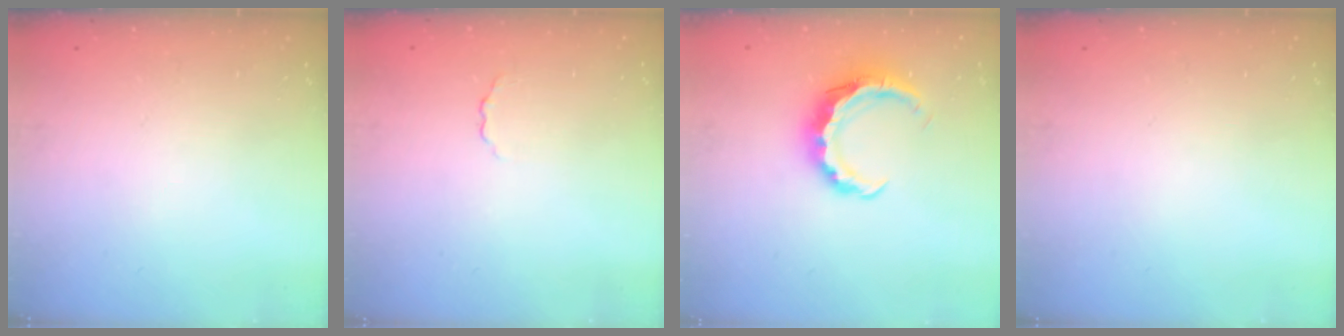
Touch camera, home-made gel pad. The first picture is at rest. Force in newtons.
{"total": 1.2, "press": 1.2, "slide": 0.3}
{"total": 8.4, "press": 8.4, "slide": 1.0}
{"total": 0.0}